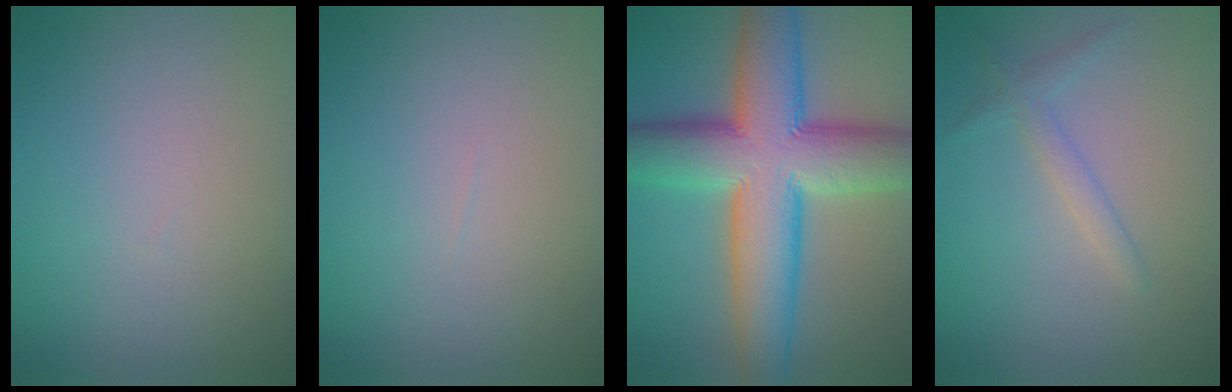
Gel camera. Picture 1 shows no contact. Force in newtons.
{"total": 0.0}
{"total": 13.0, "press": 12.9, "slide": 0.7}
{"total": 1.7, "press": 1.6, "slide": 0.2}